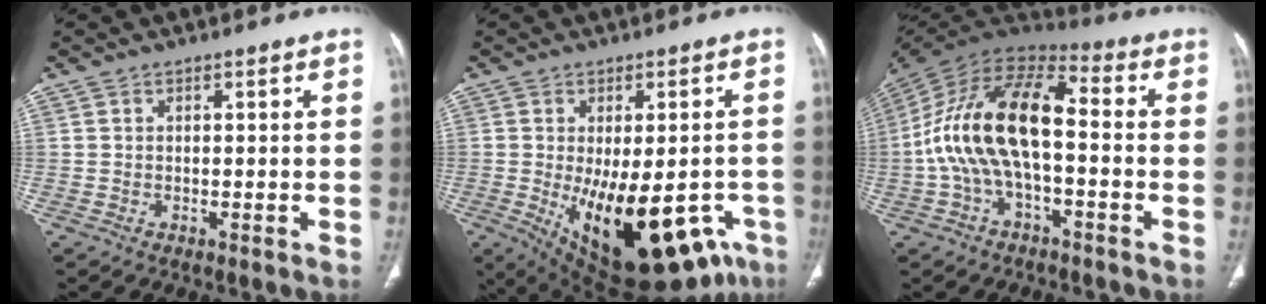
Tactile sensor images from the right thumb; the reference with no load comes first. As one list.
[{"total": 23.8, "force": [-8.8, 11.1, 19.1], "torque": [-0.219, -0.013, -0.098]}, {"total": 18.0, "force": [-1.9, 8.7, 15.7], "torque": [-0.302, 0.049, -0.042]}]